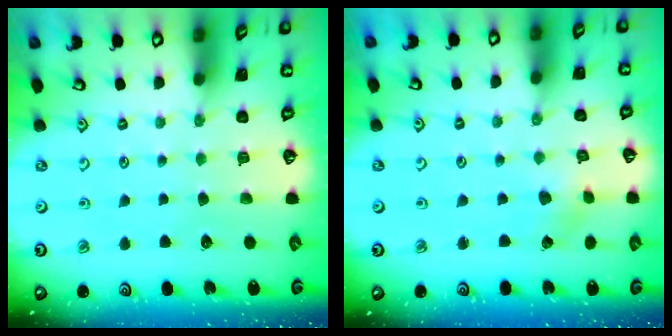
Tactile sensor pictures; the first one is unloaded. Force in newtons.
{"total": 2.3, "press": 2.3, "slide": 0.3}